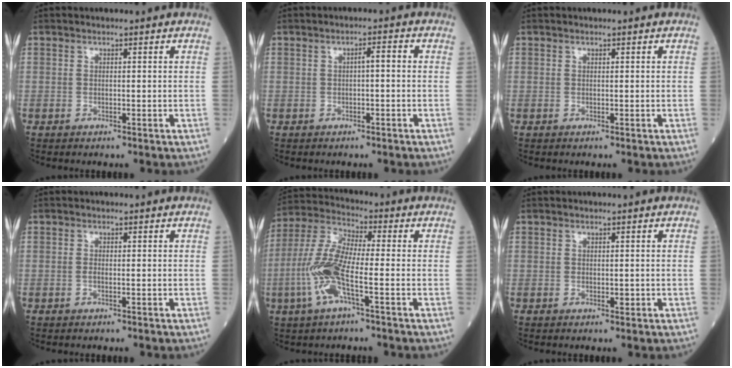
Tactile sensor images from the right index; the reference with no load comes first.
{"total": 2.0, "force": [0.0, 0.4, 2.0], "torque": [-0.030, 0.008, 0.000]}
{"total": 0.0}
{"total": 0.8, "force": [-0.2, 0.2, 0.7], "torque": [-0.016, 0.000, -0.004]}
{"total": 10.9, "force": [-3.1, 2.0, 10.3], "torque": [-0.234, 0.007, -0.065]}
{"total": 0.9, "force": [-0.2, 0.5, 0.8], "torque": [-0.012, -0.001, -0.002]}